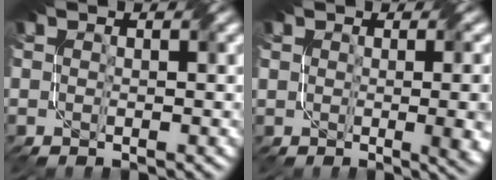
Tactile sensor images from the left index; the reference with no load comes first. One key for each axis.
{"total": 7.6, "fx": 0.0, "fy": 3.9, "fz": 6.5, "tx": -0.040, "ty": -0.012, "tz": 0.015}